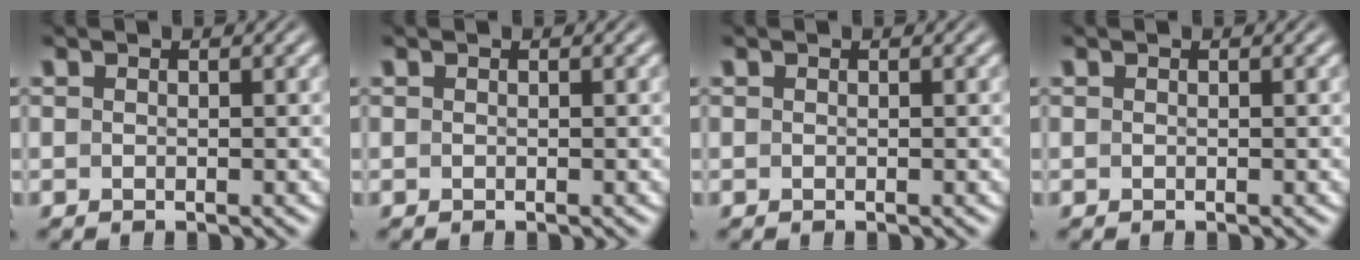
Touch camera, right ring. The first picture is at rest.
{"total": 0.0}
{"total": 0.0}
{"total": 0.0}